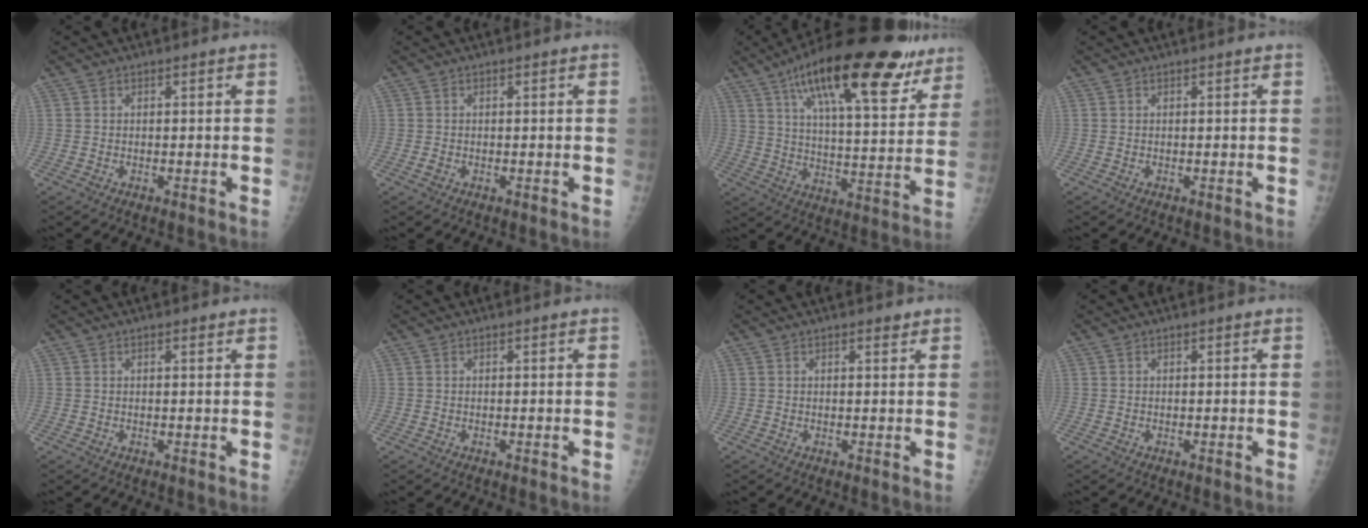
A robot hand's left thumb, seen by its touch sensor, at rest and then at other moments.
{"total": 0.8, "force": [-0.1, 0.6, 0.5], "torque": [-0.005, 0.000, -0.001]}
{"total": 26.3, "force": [16.0, 8.6, 19.1], "torque": [-0.265, -0.035, 0.245]}
{"total": 0.0}
{"total": 0.7, "force": [0.5, 0.2, 0.5], "torque": [-0.007, -0.002, 0.008]}
{"total": 0.0}
{"total": 1.2, "force": [0.9, 0.4, 0.7], "torque": [-0.006, -0.005, 0.013]}
{"total": 0.0}